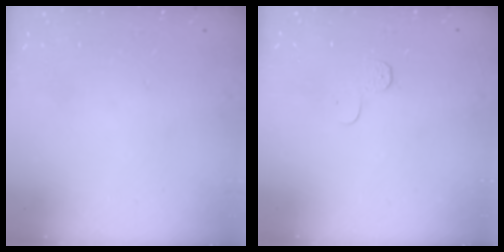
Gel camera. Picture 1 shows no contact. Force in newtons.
{"total": 3.9, "press": 3.9, "slide": 0.4}